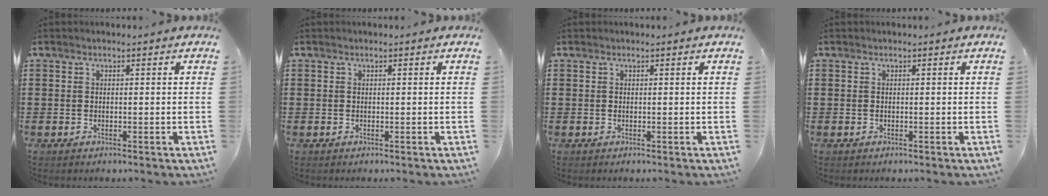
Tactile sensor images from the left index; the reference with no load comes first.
{"total": 0.0}
{"total": 0.0}
{"total": 0.0}